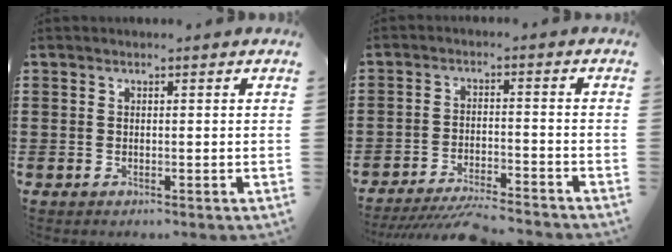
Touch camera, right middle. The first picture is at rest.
{"total": 5.5, "force": [-5.2, 0.3, 1.8], "torque": [-0.033, -0.004, -0.102]}